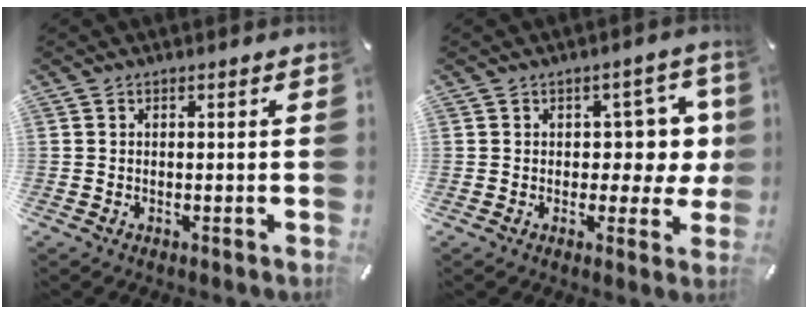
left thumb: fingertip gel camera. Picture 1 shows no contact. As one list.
[{"total": 7.5, "force": [1.4, 5.2, 5.2], "torque": [-0.058, -0.001, 0.020]}]